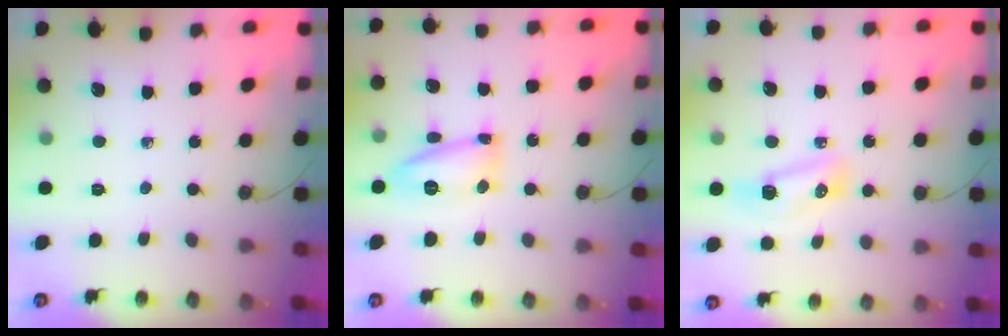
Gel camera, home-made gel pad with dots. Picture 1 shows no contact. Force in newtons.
{"total": 11.6, "press": 11.3, "slide": 2.4}
{"total": 7.9, "press": 7.7, "slide": 1.8}